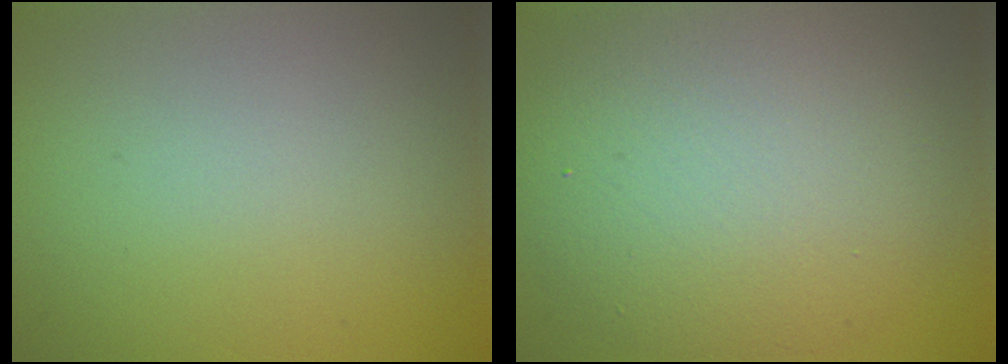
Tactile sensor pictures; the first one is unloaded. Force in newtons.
{"total": 9.0, "press": 9.0, "slide": 1.0}